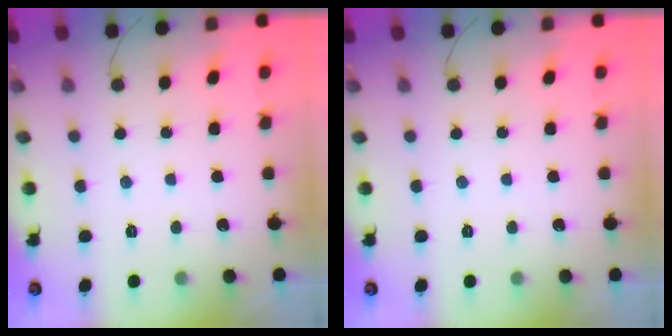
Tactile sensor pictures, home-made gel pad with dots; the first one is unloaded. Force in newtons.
{"total": 0.0}